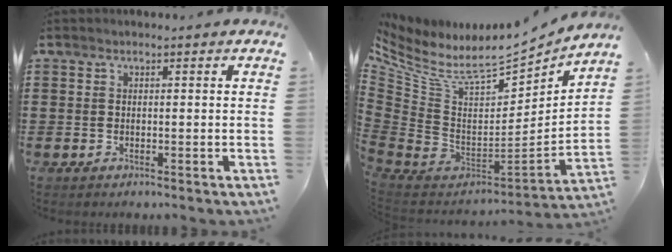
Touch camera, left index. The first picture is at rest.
{"total": 8.1, "force": [5.7, 3.3, 4.7], "torque": [-0.124, -0.057, 0.098]}